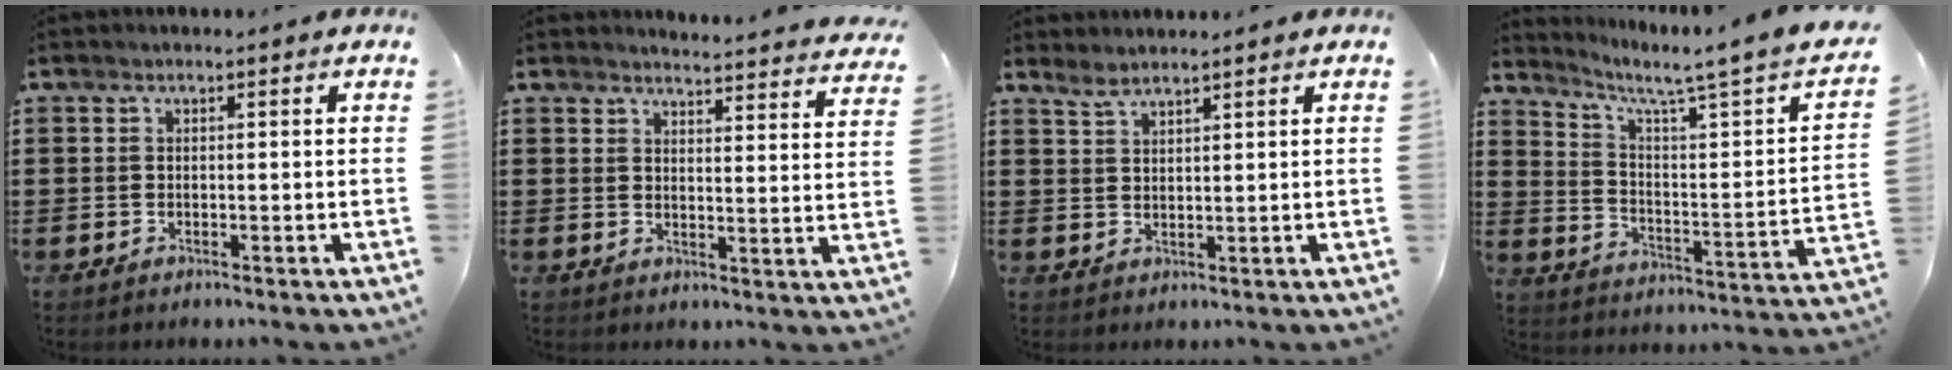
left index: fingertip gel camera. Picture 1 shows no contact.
{"total": 3.6, "force": [3.6, -0.4, 0.4], "torque": [-0.015, -0.028, 0.060]}
{"total": 2.1, "force": [2.0, 0.3, 0.4], "torque": [-0.013, 0.001, 0.039]}
{"total": 4.3, "force": [3.0, -0.7, 2.9], "torque": [-0.075, -0.043, 0.036]}